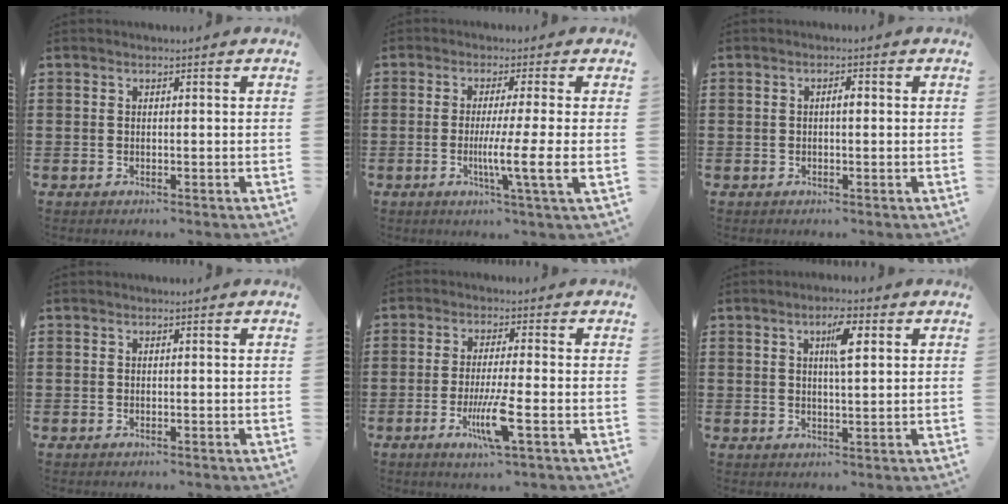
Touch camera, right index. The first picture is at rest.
{"total": 7.2, "force": [-1.3, -0.7, 7.1], "torque": [-0.120, -0.019, -0.023]}
{"total": 1.3, "force": [0.0, 0.4, 1.2], "torque": [-0.023, 0.001, -0.001]}
{"total": 0.0}
{"total": 7.2, "force": [-2.7, 0.6, 6.6], "torque": [-0.134, -0.020, -0.050]}
{"total": 4.9, "force": [1.9, 1.2, 4.3], "torque": [-0.076, 0.004, 0.026]}